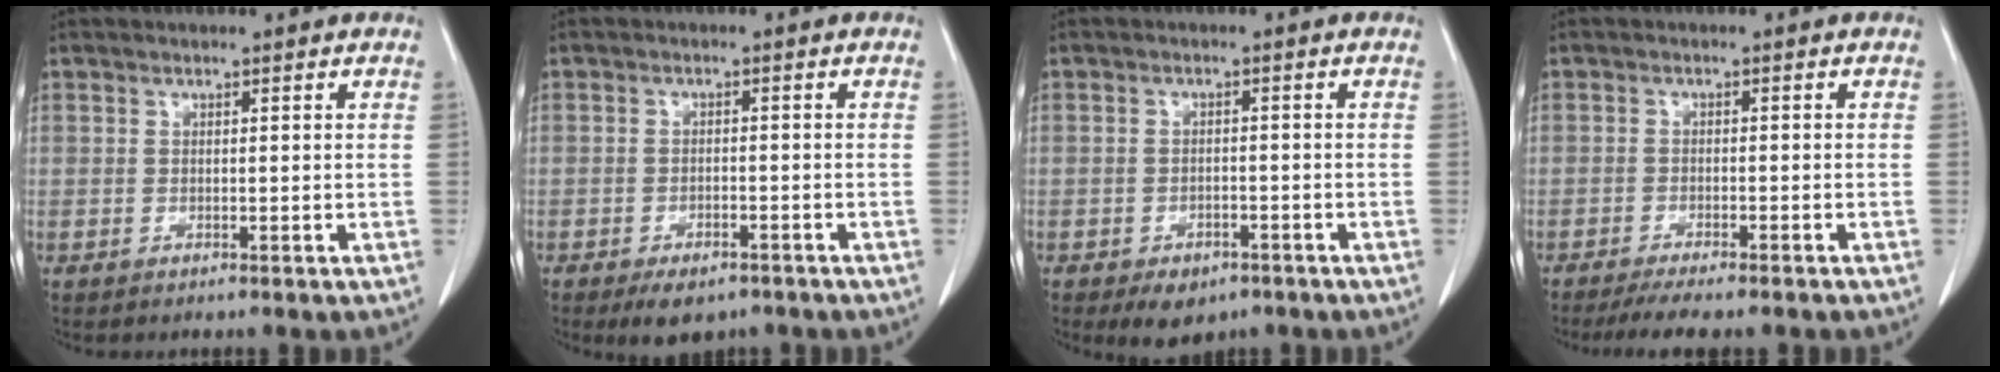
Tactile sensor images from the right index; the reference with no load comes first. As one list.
[{"total": 5.2, "force": [-3.9, 2.3, 2.7], "torque": [-0.036, -0.003, -0.053]}, {"total": 4.8, "force": [-3.2, 2.7, 2.4], "torque": [-0.031, -0.001, -0.040]}, {"total": 7.6, "force": [-6.5, 0.7, 3.8], "torque": [-0.046, -0.009, -0.097]}]